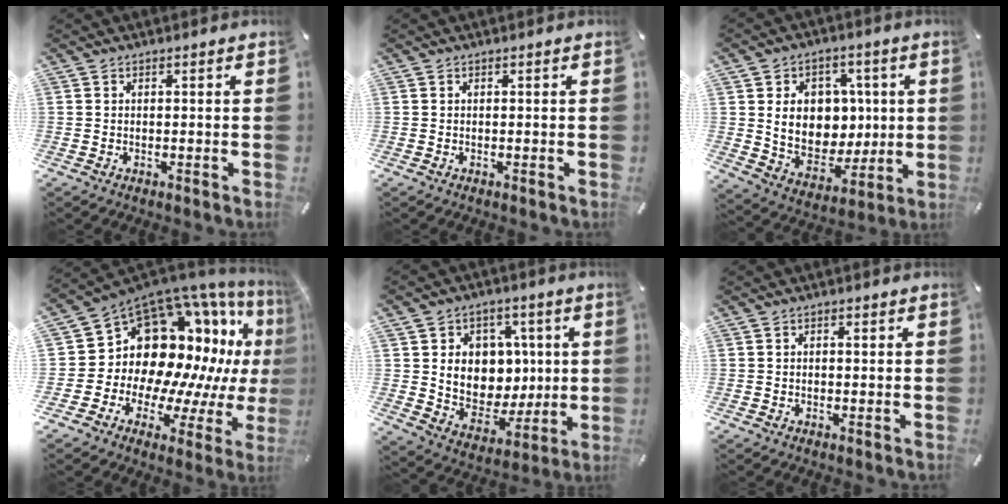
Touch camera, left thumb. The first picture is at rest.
{"total": 0.0}
{"total": 13.4, "force": [2.5, 11.4, 6.7], "torque": [-0.098, -0.014, 0.056]}
{"total": 16.9, "force": [6.9, 12.9, 8.4], "torque": [-0.113, -0.108, 0.147]}
{"total": 11.5, "force": [2.7, 10.3, 4.1], "torque": [-0.056, -0.028, 0.060]}
{"total": 1.0, "force": [0.1, 0.7, 0.7], "torque": [-0.013, 0.005, 0.000]}